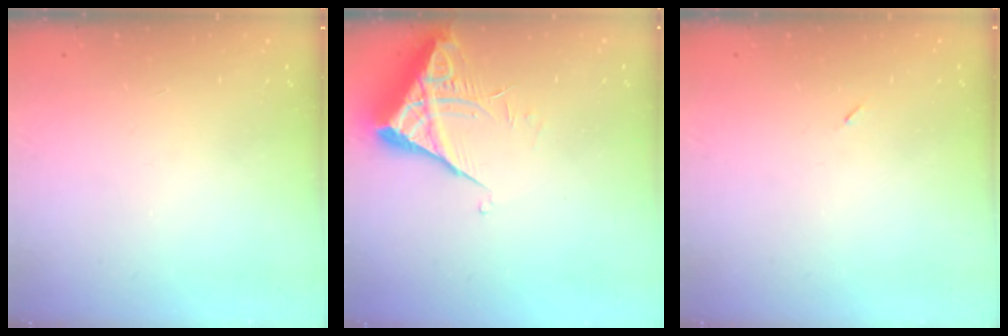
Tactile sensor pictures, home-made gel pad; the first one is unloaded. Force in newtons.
{"total": 6.0, "press": 6.0, "slide": 0.2}
{"total": 2.6, "press": 2.3, "slide": 1.2}